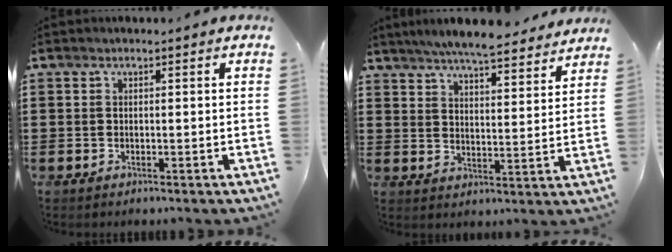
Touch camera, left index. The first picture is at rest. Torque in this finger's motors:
{"motor_torque": [2.14, 0.00, 0.78, 0.17]}